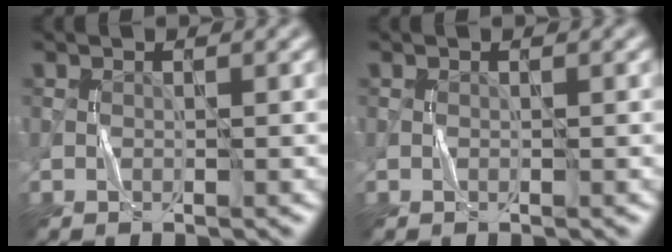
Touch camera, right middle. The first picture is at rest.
{"total": 0.0}